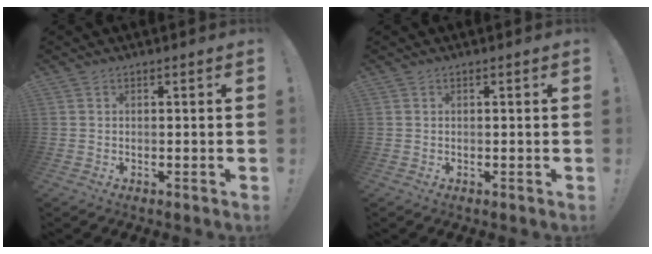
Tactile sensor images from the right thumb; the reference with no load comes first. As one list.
[{"total": 0.0}]